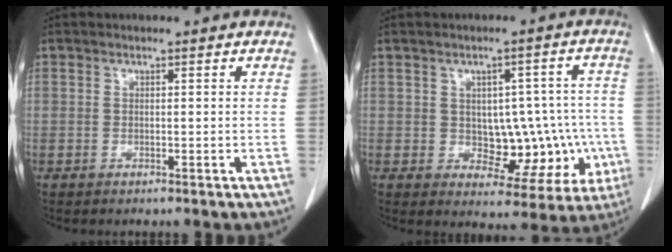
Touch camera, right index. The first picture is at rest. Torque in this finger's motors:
{"motor_torque": [0.12, 0.02, 0.07, 0.00]}